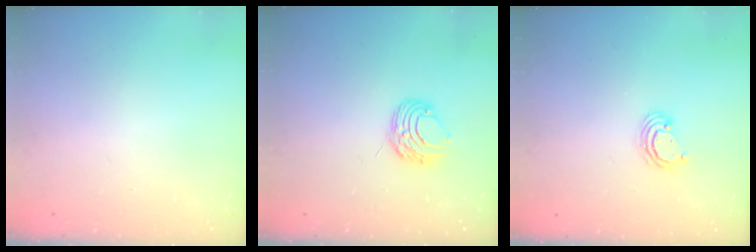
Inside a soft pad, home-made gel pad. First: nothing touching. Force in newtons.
{"total": 7.4, "press": 7.4, "slide": 0.7}
{"total": 3.8, "press": 3.8, "slide": 0.2}